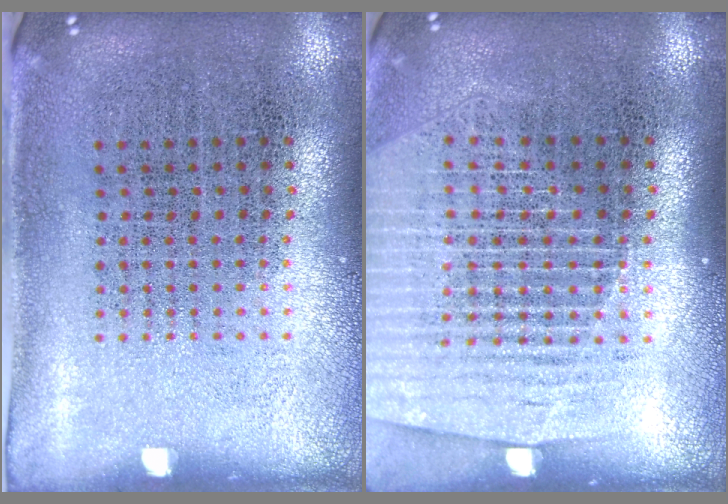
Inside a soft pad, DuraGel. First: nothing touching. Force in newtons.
{"total": 1.5, "press": 1.4, "slide": 0.6}